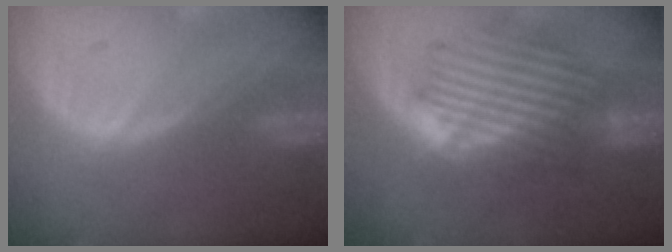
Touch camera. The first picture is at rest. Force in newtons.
{"total": 8.9, "press": 8.2, "slide": 3.4}